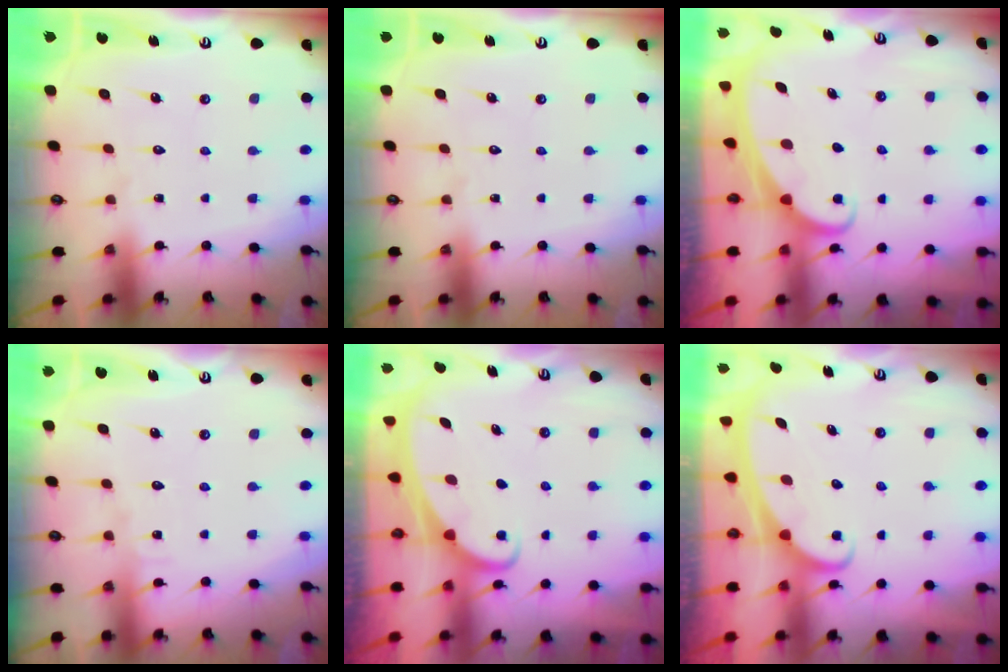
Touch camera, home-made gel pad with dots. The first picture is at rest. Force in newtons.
{"total": 0.0}
{"total": 1.9, "press": 1.9, "slide": 0.2}
{"total": 3.9, "press": 3.9, "slide": 0.4}
{"total": 1.9, "press": 1.9, "slide": 0.2}
{"total": 2.2, "press": 2.1, "slide": 0.4}